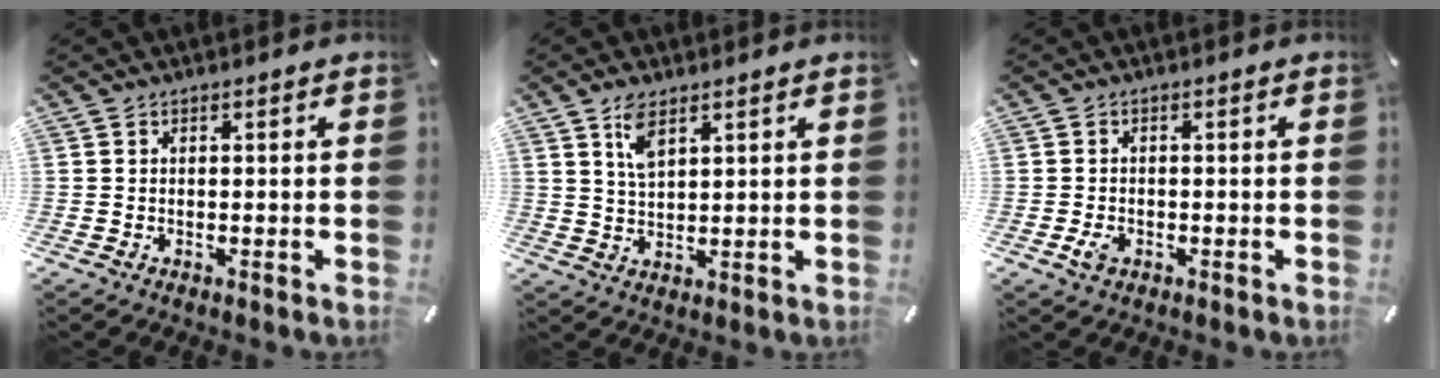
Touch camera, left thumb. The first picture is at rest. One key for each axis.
{"total": 5.3, "fx": 3.2, "fy": 2.2, "fz": 3.6, "tx": -0.079, "ty": 0.002, "tz": 0.057}
{"total": 2.5, "fx": -0.8, "fy": 1.9, "fz": 1.5, "tx": -0.033, "ty": 0.001, "tz": -0.015}